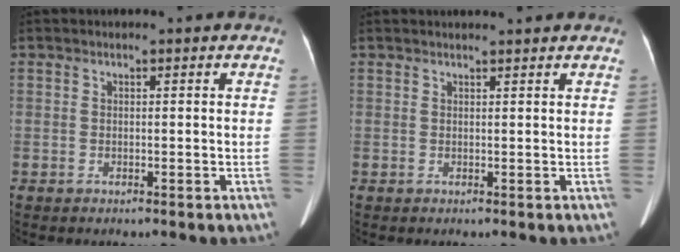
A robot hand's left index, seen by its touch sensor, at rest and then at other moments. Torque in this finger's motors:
{"motor_torque": [-0.83, -1.31, -0.07, -0.01]}